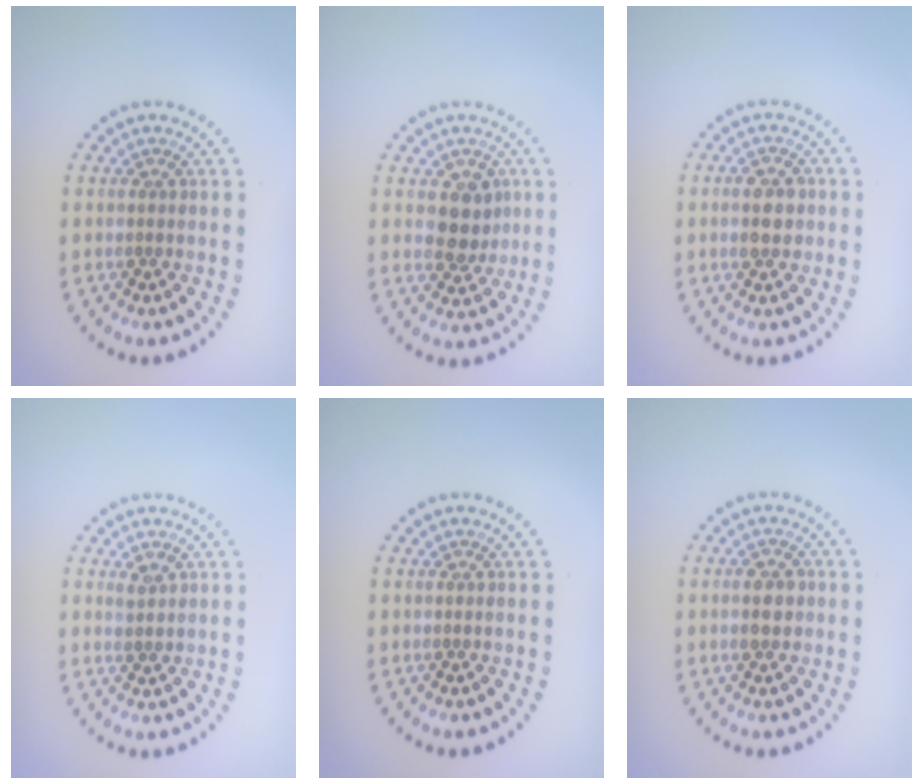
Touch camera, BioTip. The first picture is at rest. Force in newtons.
{"total": 3.4, "press": 3.3, "slide": 0.9}
{"total": 2.9, "press": 2.9, "slide": 0.1}
{"total": 1.2, "press": 1.0, "slide": 0.6}
{"total": 0.0}
{"total": 1.9, "press": 1.9, "slide": 0.1}